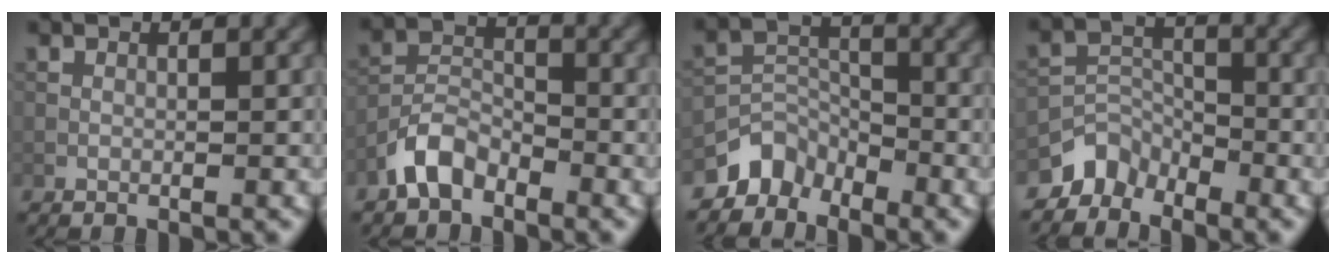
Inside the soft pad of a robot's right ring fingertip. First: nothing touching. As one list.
[{"total": 4.0, "force": [-2.9, 2.0, 1.8], "torque": [-0.033, 0.011, -0.066]}, {"total": 3.6, "force": [-3.1, 1.9, 0.4], "torque": [0.002, 0.005, -0.066]}, {"total": 3.4, "force": [-2.9, 1.6, 0.3], "torque": [0.002, 0.005, -0.066]}]